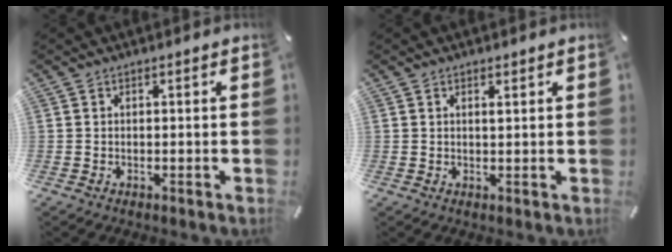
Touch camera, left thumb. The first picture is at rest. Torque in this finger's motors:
{"motor_torque": [-0.01, -0.39, 0.05, 0.12, -0.02]}